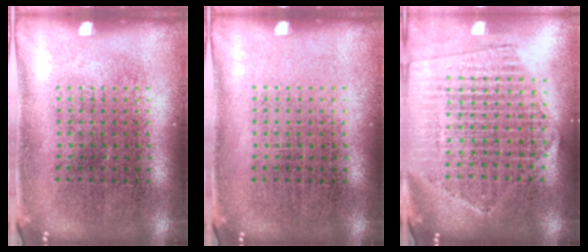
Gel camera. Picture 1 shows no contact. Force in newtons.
{"total": 0.0}
{"total": 2.0, "press": 1.8, "slide": 0.9}